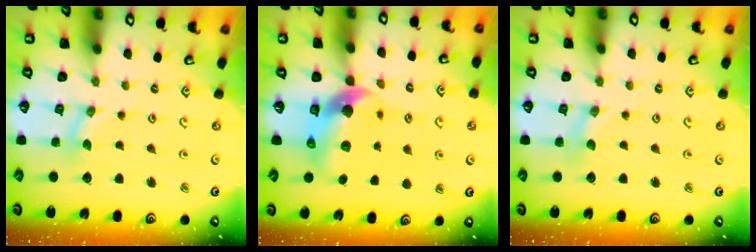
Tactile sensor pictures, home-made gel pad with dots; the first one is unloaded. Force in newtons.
{"total": 8.5, "press": 8.3, "slide": 1.4}
{"total": 0.0}